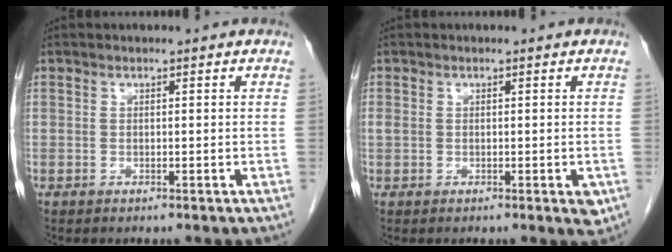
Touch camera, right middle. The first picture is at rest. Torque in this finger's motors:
{"motor_torque": [0.69, -0.02, 0.14, 0.04]}